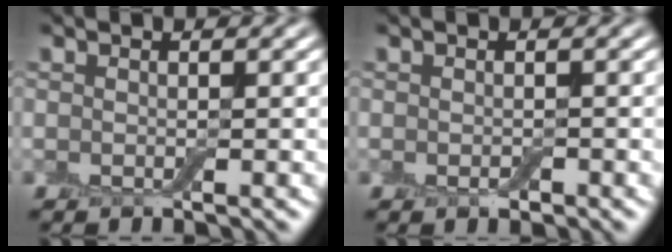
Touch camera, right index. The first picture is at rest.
{"total": 0.7, "force": [-0.3, 0.4, 0.5], "torque": [-0.008, 0.000, -0.005]}